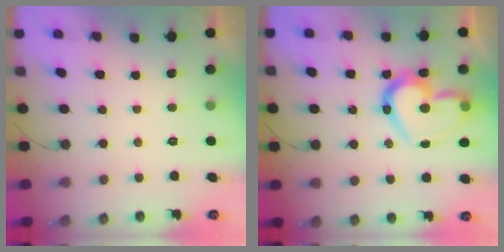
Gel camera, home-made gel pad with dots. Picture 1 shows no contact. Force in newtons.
{"total": 19.7, "press": 19.7, "slide": 1.8}